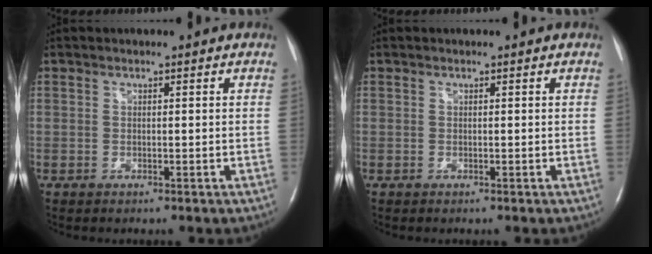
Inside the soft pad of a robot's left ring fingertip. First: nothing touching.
{"total": 0.0}